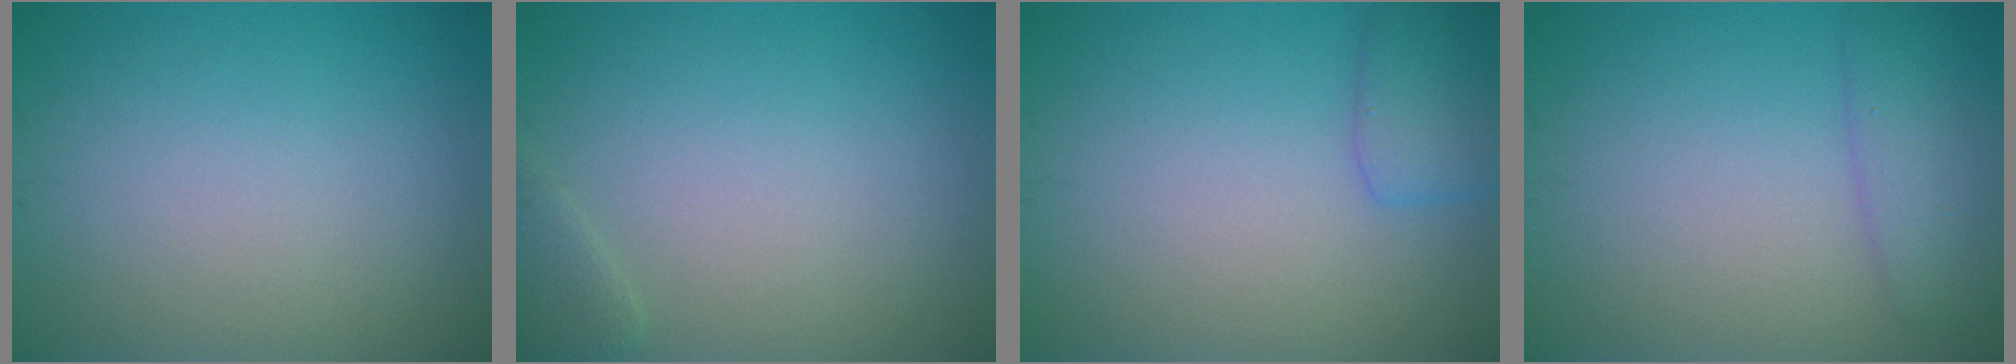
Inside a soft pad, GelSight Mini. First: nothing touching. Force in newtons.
{"total": 1.3, "press": 1.3, "slide": 0.0}
{"total": 2.4, "press": 2.4, "slide": 0.1}
{"total": 2.8, "press": 2.8, "slide": 0.1}